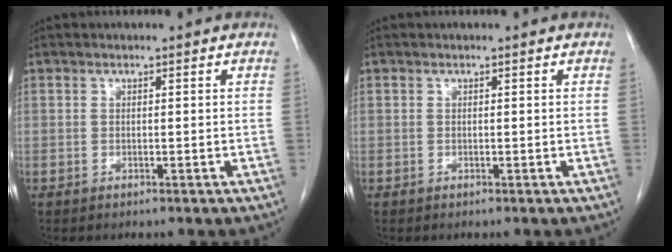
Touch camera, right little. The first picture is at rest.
{"total": 0.0}